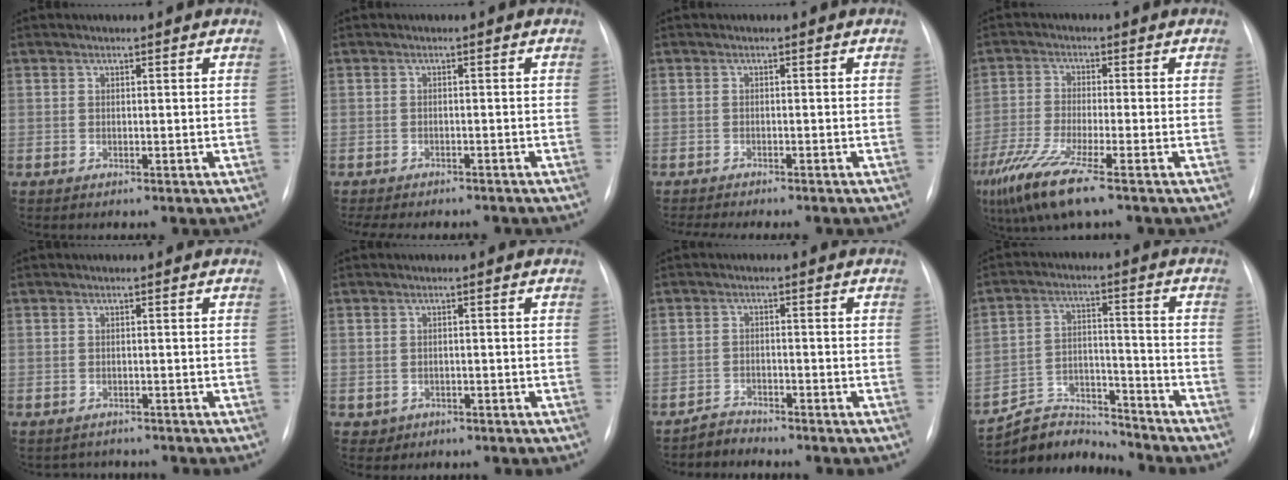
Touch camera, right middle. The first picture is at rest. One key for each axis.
{"total": 10.3, "fx": -8.9, "fy": 3.2, "fz": 3.9, "tx": -0.065, "ty": -0.002, "tz": -0.111}
{"total": 7.6, "fx": -6.8, "fy": 0.9, "fz": 3.5, "tx": -0.036, "ty": -0.003, "tz": -0.093}
{"total": 9.5, "fx": -6.0, "fy": 0.1, "fz": 7.4, "tx": -0.155, "ty": -0.032, "tz": -0.114}
{"total": 2.3, "fx": -2.0, "fy": 1.0, "fz": -0.5, "tx": 0.004, "ty": 0.003, "tz": -0.028}
{"total": 1.8, "fx": -0.6, "fy": 1.7, "fz": 0.0, "tx": -0.006, "ty": 0.007, "tz": -0.002}
{"total": 2.4, "fx": -2.3, "fy": 0.4, "fz": -0.6, "tx": 0.014, "ty": -0.007, "tz": -0.042}
{"total": 9.8, "fx": -9.6, "fy": 1.9, "fz": -0.4, "tx": 0.006, "ty": 0.032, "tz": -0.173}